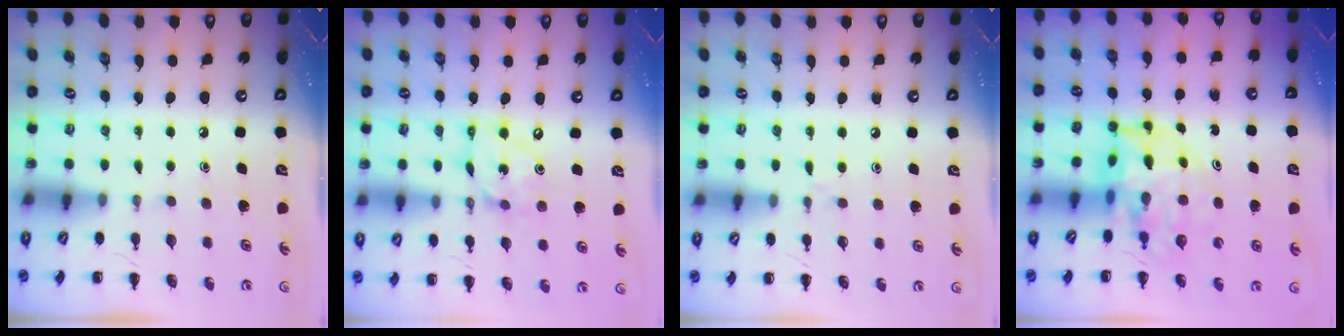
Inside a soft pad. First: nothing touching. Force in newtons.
{"total": 8.6, "press": 8.4, "slide": 1.9}
{"total": 3.5, "press": 3.2, "slide": 1.4}
{"total": 11.1, "press": 10.5, "slide": 3.6}